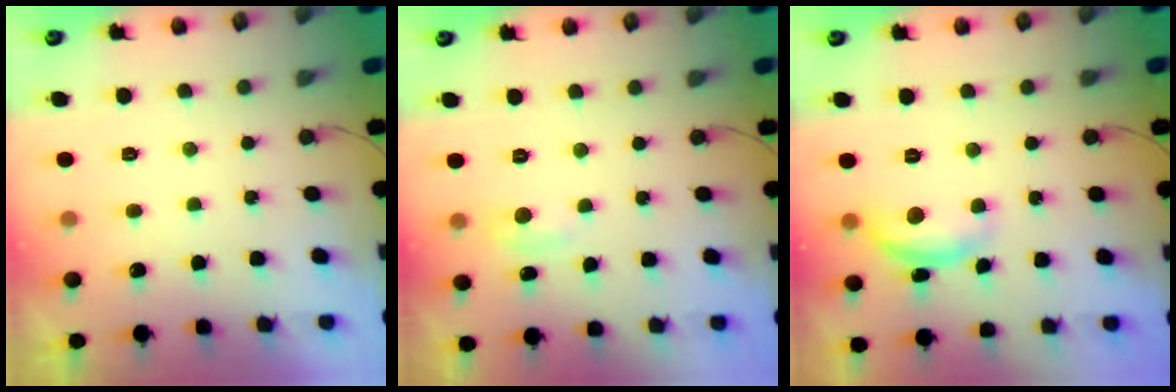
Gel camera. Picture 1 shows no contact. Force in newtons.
{"total": 3.0, "press": 3.0, "slide": 0.4}
{"total": 10.9, "press": 10.9, "slide": 0.6}